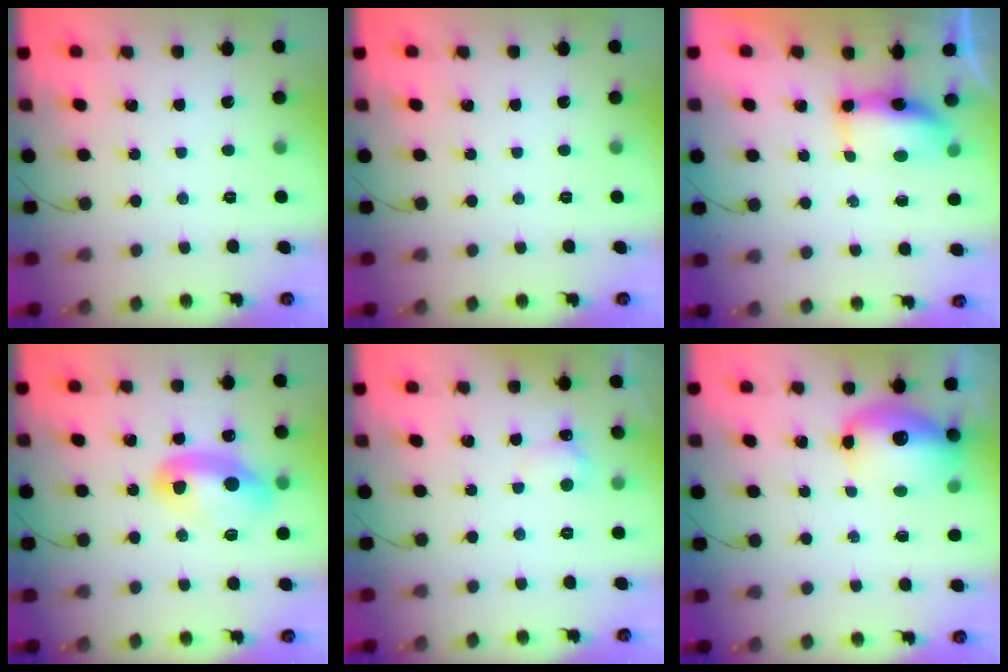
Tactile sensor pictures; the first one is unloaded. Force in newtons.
{"total": 0.0}
{"total": 13.1, "press": 8.8, "slide": 9.7}
{"total": 11.8, "press": 11.8, "slide": 0.9}
{"total": 5.7, "press": 5.5, "slide": 1.7}
{"total": 12.6, "press": 12.3, "slide": 3.0}